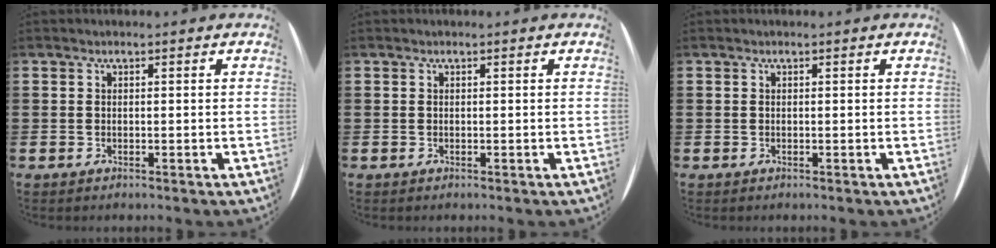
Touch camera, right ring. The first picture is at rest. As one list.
[{"total": 0.0}, {"total": 0.0}]